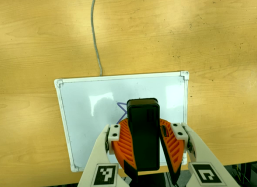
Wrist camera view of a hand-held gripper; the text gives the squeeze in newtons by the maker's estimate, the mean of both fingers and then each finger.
{"total": 13.8, "left": 12.5, "right": 15.0}